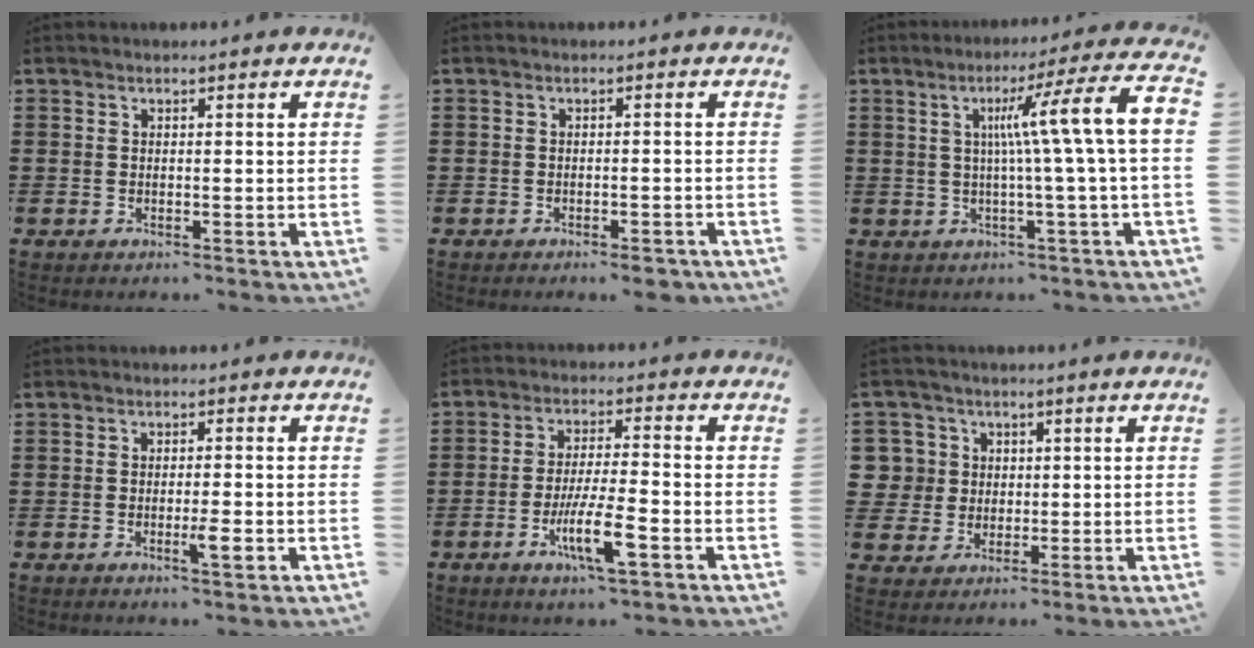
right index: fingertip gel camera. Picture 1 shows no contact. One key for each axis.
{"total": 1.7, "fx": -1.4, "fy": 0.2, "fz": 0.9, "tx": -0.018, "ty": 0.000, "tz": -0.026}
{"total": 10.9, "fx": 1.5, "fy": -1.0, "fz": 10.8, "tx": -0.185, "ty": -0.010, "tz": 0.011}
{"total": 3.2, "fx": -1.2, "fy": 0.3, "fz": 3.0, "tx": -0.055, "ty": -0.007, "tz": -0.024}
{"total": 8.2, "fx": -3.5, "fy": 1.3, "fz": 7.3, "tx": -0.143, "ty": -0.012, "tz": -0.065}
{"total": 5.7, "fx": 1.1, "fy": 5.5, "fz": 0.7, "tx": -0.049, "ty": 0.015, "tz": 0.018}